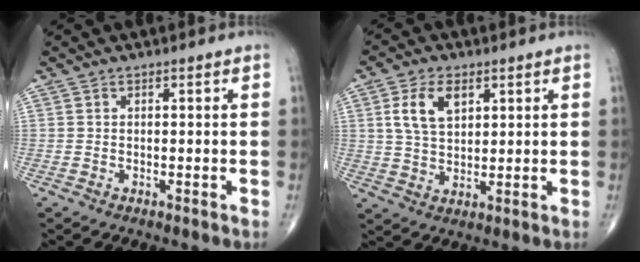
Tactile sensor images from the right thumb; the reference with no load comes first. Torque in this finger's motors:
{"motor_torque": [0.31, 1.03, 0.50, 0.05, 0.03]}